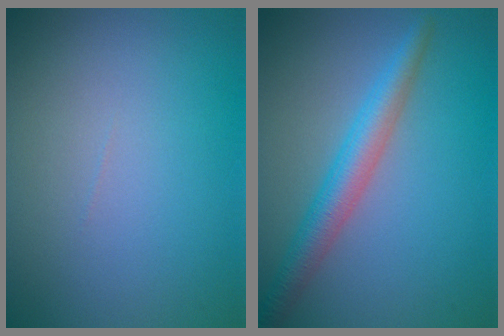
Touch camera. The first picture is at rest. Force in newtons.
{"total": 3.8, "press": 3.8, "slide": 0.1}